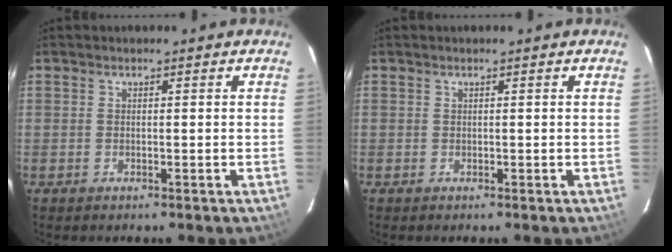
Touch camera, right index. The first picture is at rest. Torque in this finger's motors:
{"motor_torque": [0.29, 0.15, 0.08, 0.00]}